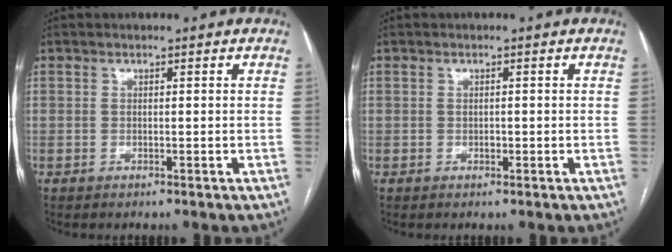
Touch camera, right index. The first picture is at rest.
{"total": 0.7, "force": [-0.2, 0.4, 0.6], "torque": [-0.013, 0.001, -0.002]}